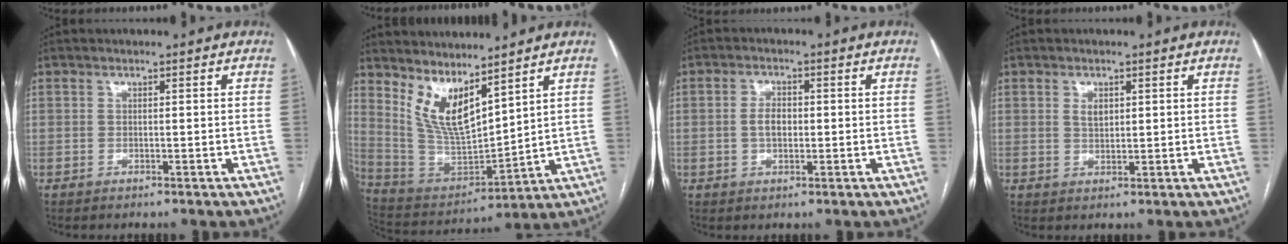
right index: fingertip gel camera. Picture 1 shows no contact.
{"total": 10.3, "force": [6.8, 3.0, 7.1], "torque": [-0.147, -0.009, 0.157]}
{"total": 3.2, "force": [-0.1, 1.9, 2.6], "torque": [-0.051, 0.006, -0.001]}
{"total": 2.3, "force": [0.9, 1.4, 1.7], "torque": [-0.030, 0.000, 0.017]}